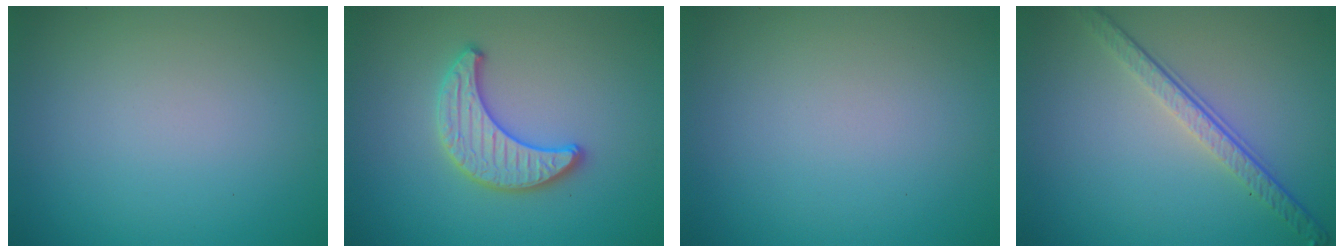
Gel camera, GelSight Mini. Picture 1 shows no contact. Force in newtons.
{"total": 2.7, "press": 2.7, "slide": 0.1}
{"total": 0.0}
{"total": 3.9, "press": 2.7, "slide": 2.8}